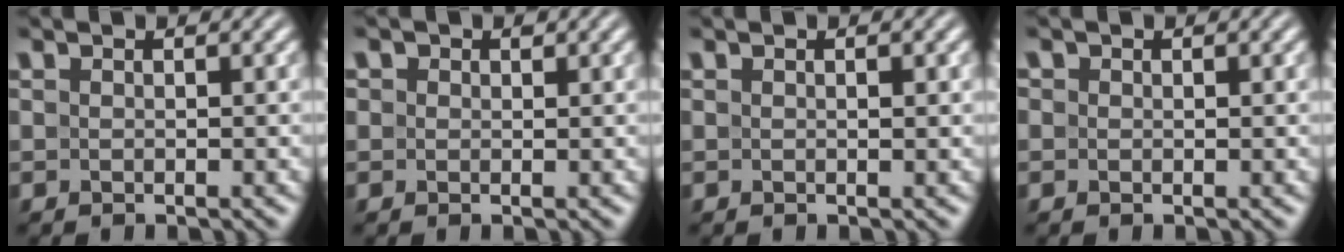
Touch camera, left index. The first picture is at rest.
{"total": 1.0, "force": [0.6, 0.7, 0.3], "torque": [-0.003, -0.002, 0.003]}
{"total": 0.7, "force": [0.2, 0.1, 0.7], "torque": [-0.011, 0.003, 0.003]}
{"total": 0.5, "force": [0.2, 0.4, 0.2], "torque": [0.000, -0.003, 0.000]}